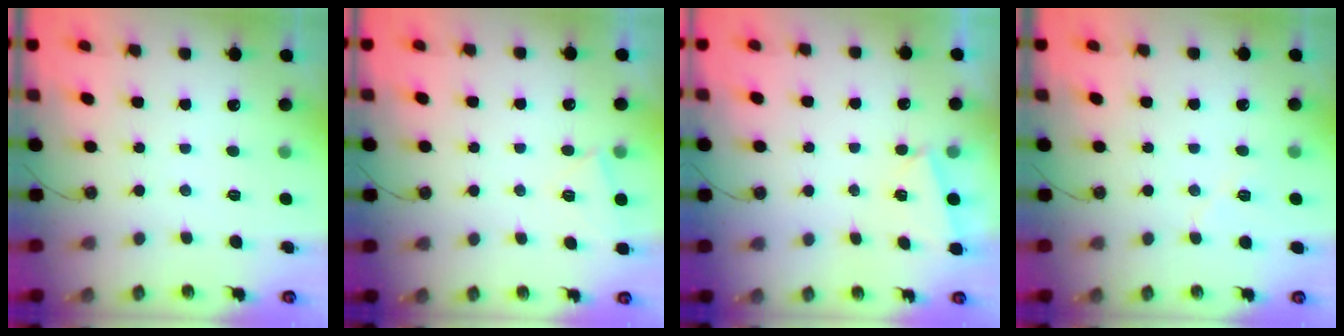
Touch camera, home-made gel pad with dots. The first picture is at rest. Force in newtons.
{"total": 4.4, "press": 3.7, "slide": 2.5}
{"total": 2.6, "press": 1.3, "slide": 2.3}
{"total": 5.6, "press": 5.0, "slide": 2.4}